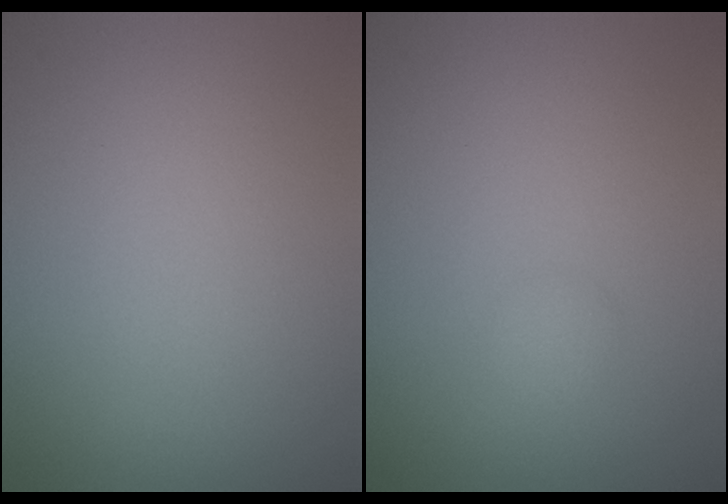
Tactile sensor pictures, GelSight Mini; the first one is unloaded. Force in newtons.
{"total": 0.8, "press": 0.8, "slide": 0.1}